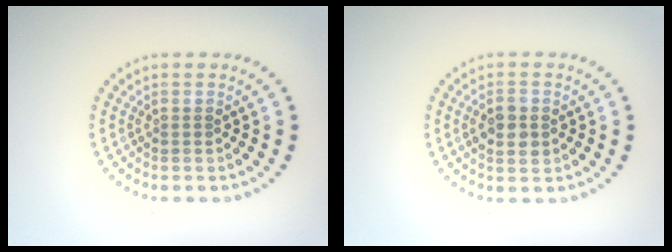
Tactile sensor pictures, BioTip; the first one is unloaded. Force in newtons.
{"total": 2.7, "press": 2.7, "slide": 0.1}